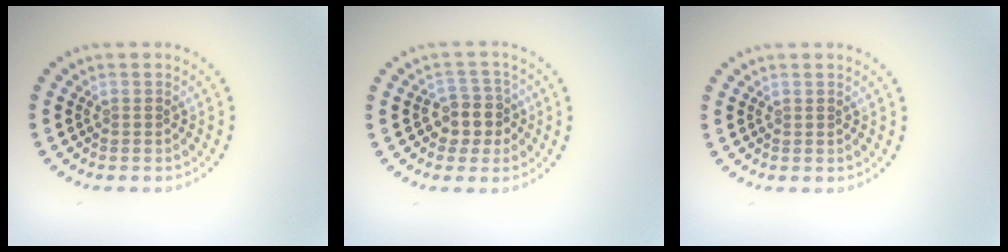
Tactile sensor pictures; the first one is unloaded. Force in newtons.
{"total": 2.7, "press": 2.5, "slide": 1.2}
{"total": 0.0}